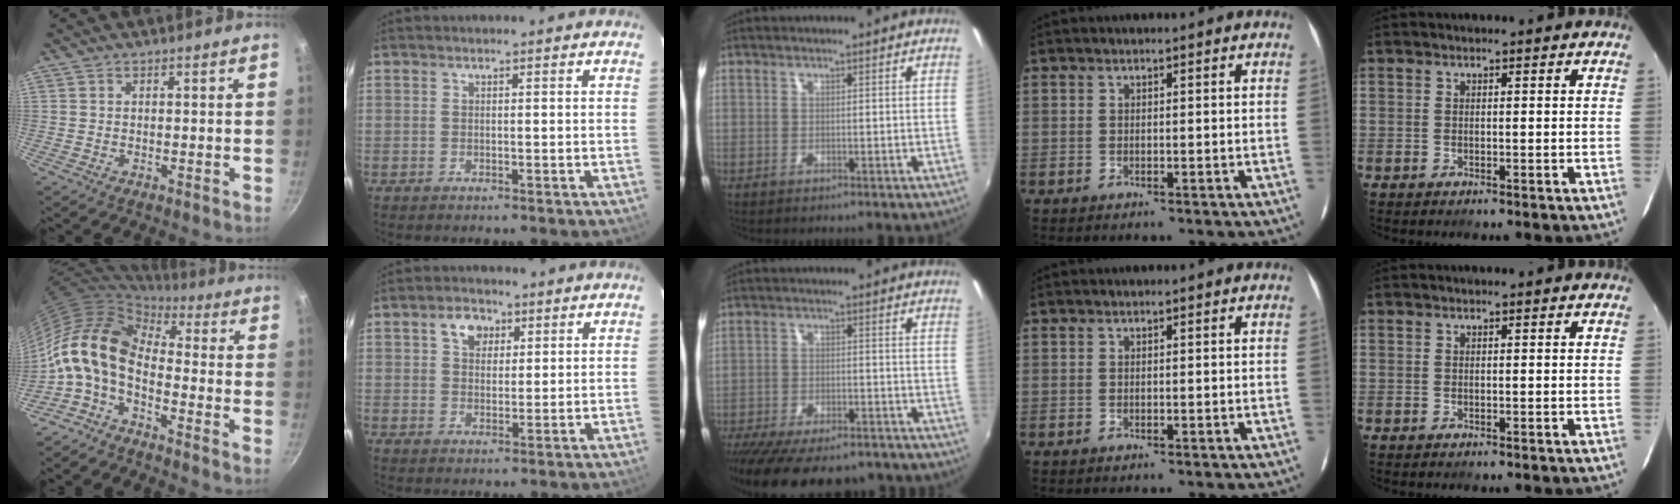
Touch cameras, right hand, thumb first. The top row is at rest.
{"thumb": {"total": 14.2, "force": [-2.5, 8.1, 11.4], "torque": [-0.205, 0.034, -0.067]}, "index": {"total": 4.8, "force": [2.1, 3.5, 2.5], "torque": [-0.036, 0.015, 0.038]}, "middle": {"total": 19.3, "force": [-15.8, 6.1, 9.3], "torque": [-0.191, -0.036, -0.227]}}